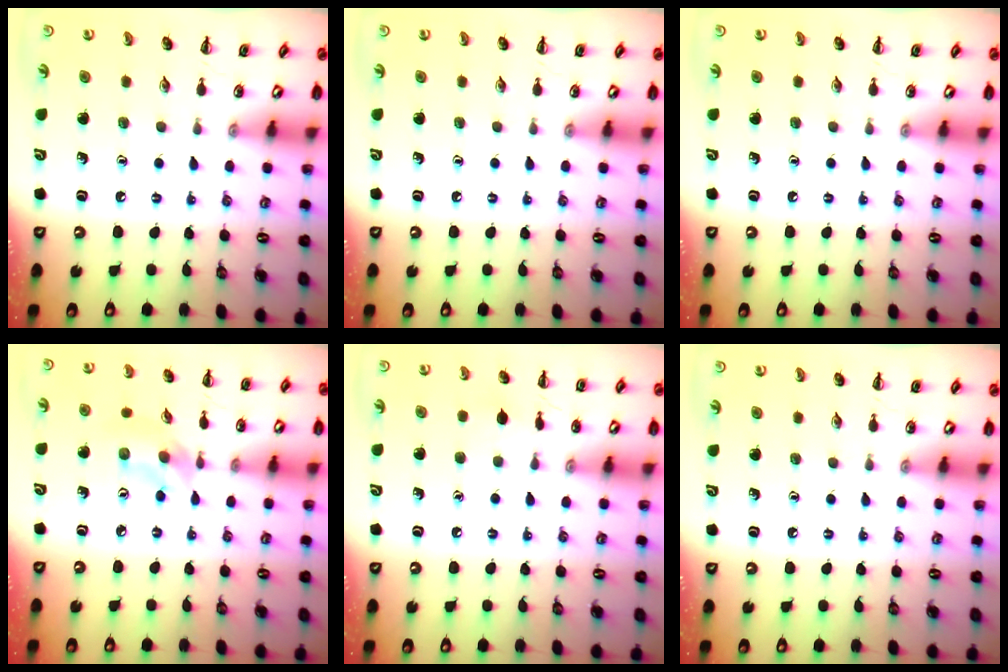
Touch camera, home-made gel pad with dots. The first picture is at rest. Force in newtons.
{"total": 0.0}
{"total": 0.0}
{"total": 5.2, "press": 5.2, "slide": 0.5}
{"total": 4.8, "press": 4.5, "slide": 1.8}
{"total": 0.0}